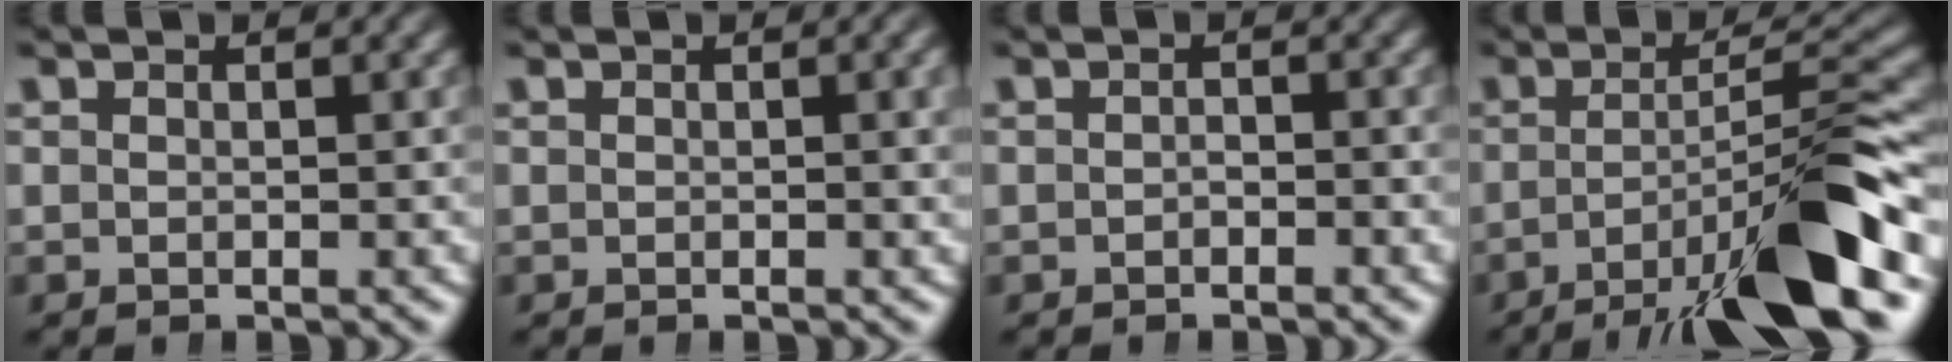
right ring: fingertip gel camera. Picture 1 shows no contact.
{"total": 0.8, "force": [0.3, 0.3, 0.7], "torque": [-0.003, 0.001, 0.005]}
{"total": 0.8, "force": [-0.7, 0.4, 0.2], "torque": [-0.007, -0.004, -0.011]}
{"total": 8.8, "force": [-4.1, 1.5, 7.6], "torque": [-0.102, -0.007, -0.055]}